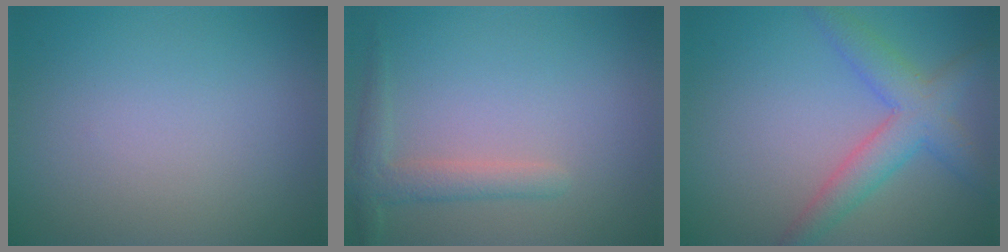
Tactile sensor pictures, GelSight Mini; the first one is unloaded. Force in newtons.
{"total": 2.3, "press": 2.3, "slide": 0.2}
{"total": 3.5, "press": 3.5, "slide": 0.2}